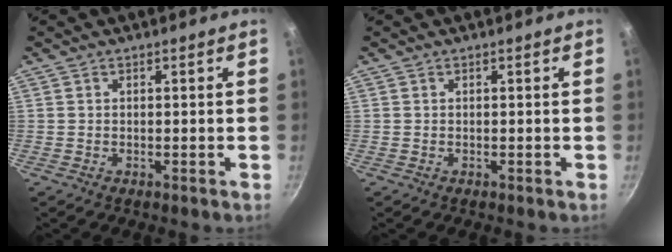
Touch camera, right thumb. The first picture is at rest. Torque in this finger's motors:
{"motor_torque": [0.00, 0.00, 0.00, 0.00, 0.00]}